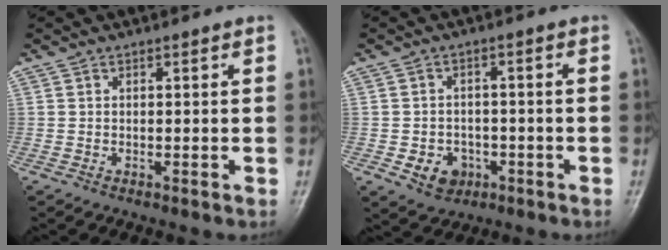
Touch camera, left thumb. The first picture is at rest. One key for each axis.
{"total": 5.9, "fx": -2.1, "fy": 4.9, "fz": 2.5, "tx": -0.016, "ty": 0.016, "tz": -0.027}